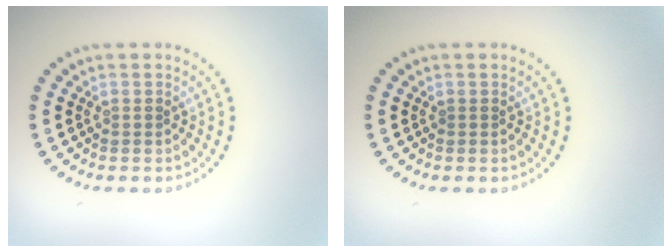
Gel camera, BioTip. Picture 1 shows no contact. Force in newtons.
{"total": 0.0}